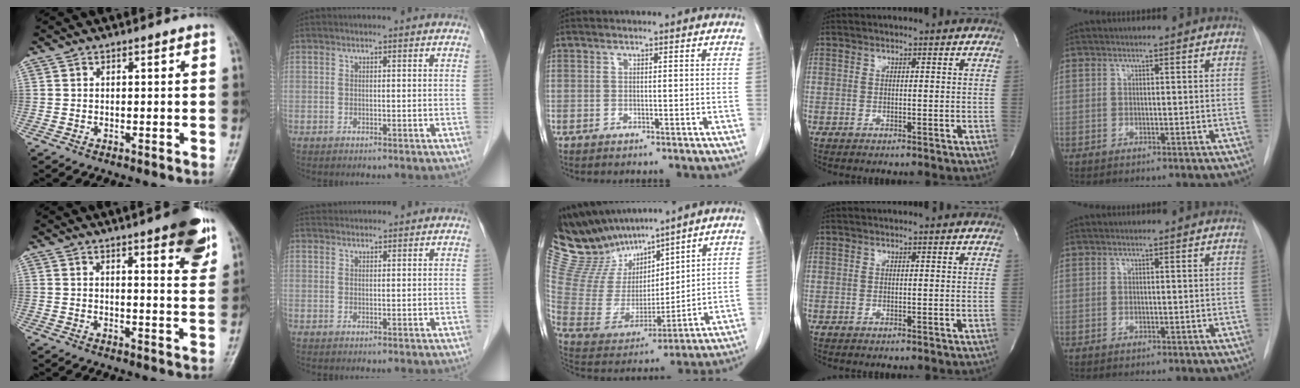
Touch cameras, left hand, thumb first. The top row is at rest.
{"thumb": {"total": 10.9, "force": [6.2, 2.3, 8.6], "torque": [-0.088, -0.027, 0.075]}, "index": {"total": 3.0, "force": [3.0, 0.4, 0.2], "torque": [-0.007, 0.033, 0.052]}, "middle": {"total": 14.8, "force": [13.4, 4.4, 4.5], "torque": [-0.104, 0.010, 0.270]}}